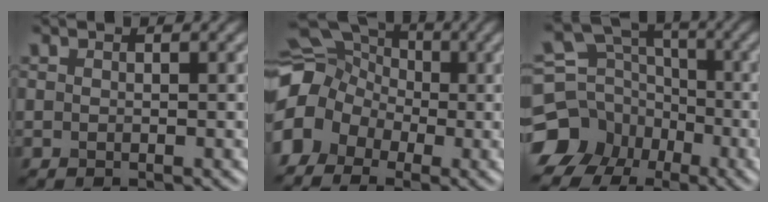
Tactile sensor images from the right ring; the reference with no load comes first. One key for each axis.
{"total": 9.8, "fx": -2.0, "fy": 8.1, "fz": 5.0, "tx": -0.103, "ty": 0.007, "tz": -0.074}
{"total": 10.4, "fx": -5.6, "fy": 8.4, "fz": 2.4, "tx": -0.059, "ty": -0.018, "tz": -0.108}